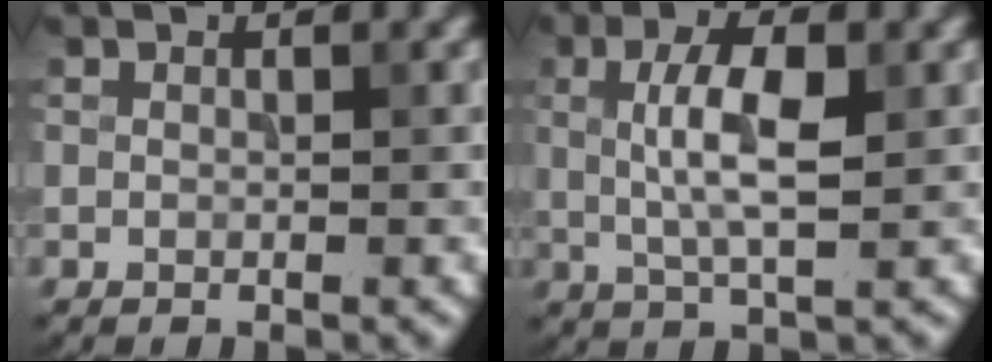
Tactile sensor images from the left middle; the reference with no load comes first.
{"total": 4.9, "force": [0.7, 1.5, 4.6], "torque": [-0.093, 0.004, 0.011]}